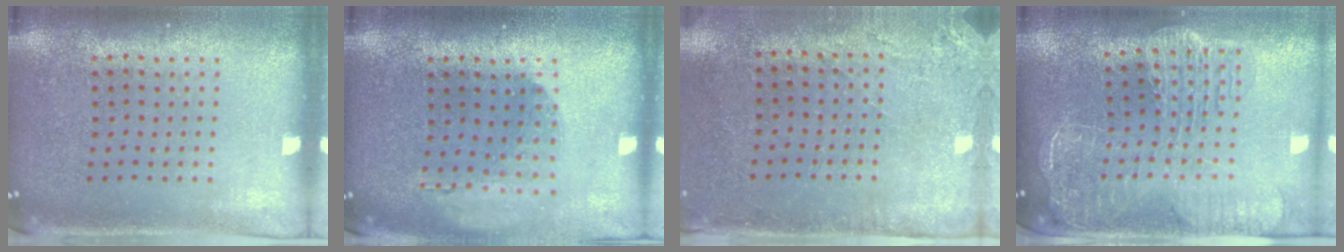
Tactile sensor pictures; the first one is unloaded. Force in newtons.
{"total": 1.2, "press": 1.2, "slide": 0.0}
{"total": 2.8, "press": 2.3, "slide": 1.6}
{"total": 2.8, "press": 2.4, "slide": 1.6}